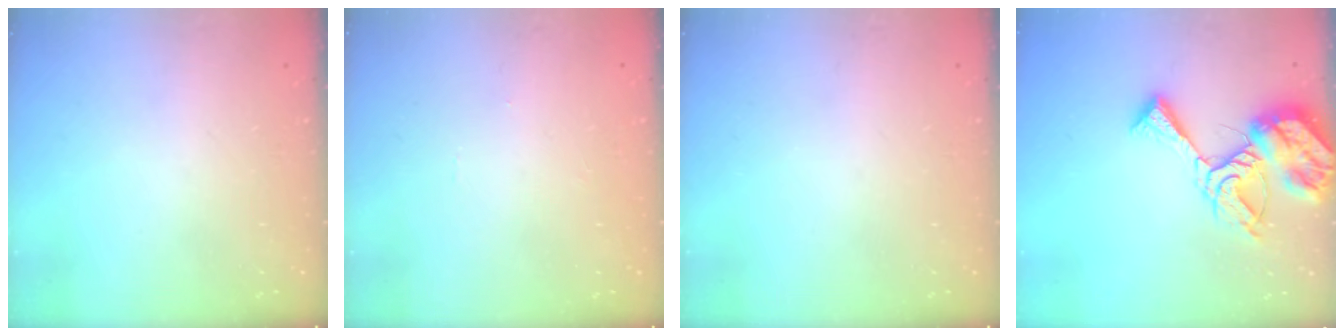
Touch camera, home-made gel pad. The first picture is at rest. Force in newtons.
{"total": 0.0}
{"total": 0.0}
{"total": 14.4, "press": 14.3, "slide": 0.9}